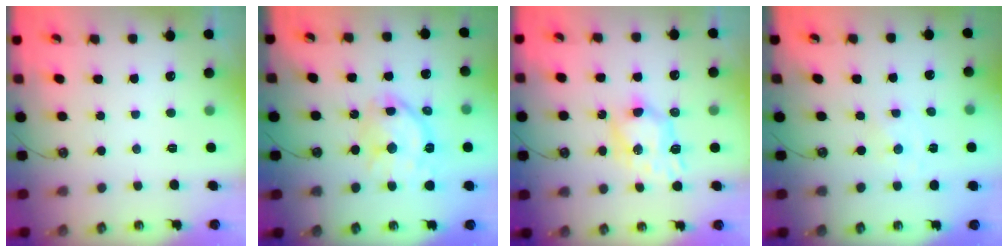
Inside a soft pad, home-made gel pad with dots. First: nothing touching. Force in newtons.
{"total": 13.0, "press": 12.9, "slide": 1.2}
{"total": 8.1, "press": 8.1, "slide": 0.2}
{"total": 0.0}